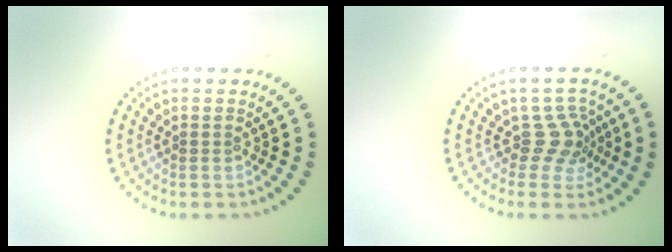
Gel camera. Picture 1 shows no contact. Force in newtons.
{"total": 2.7, "press": 1.9, "slide": 1.9}